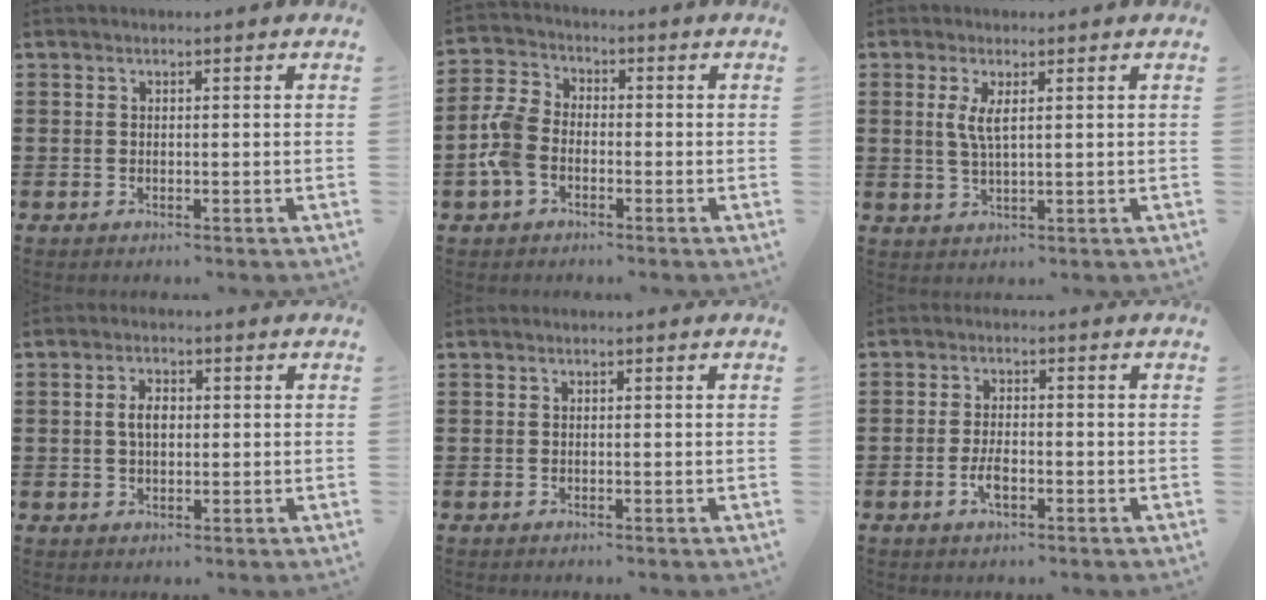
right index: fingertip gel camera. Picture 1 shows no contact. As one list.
[{"total": 6.3, "force": [-2.1, 4.1, 4.2], "torque": [-0.126, 0.000, -0.052]}, {"total": 3.4, "force": [1.0, 0.8, 3.2], "torque": [-0.066, 0.003, 0.016]}, {"total": 3.3, "force": [0.3, 1.8, 2.7], "torque": [-0.055, 0.008, 0.004]}, {"total": 0.0}, {"total": 3.3, "force": [-1.4, 1.1, 2.7], "torque": [-0.062, -0.004, -0.028]}]